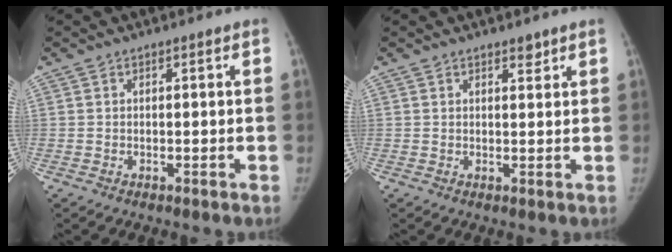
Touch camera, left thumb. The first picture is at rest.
{"total": 1.7, "force": [1.3, 0.7, 0.8], "torque": [-0.003, -0.009, 0.019]}